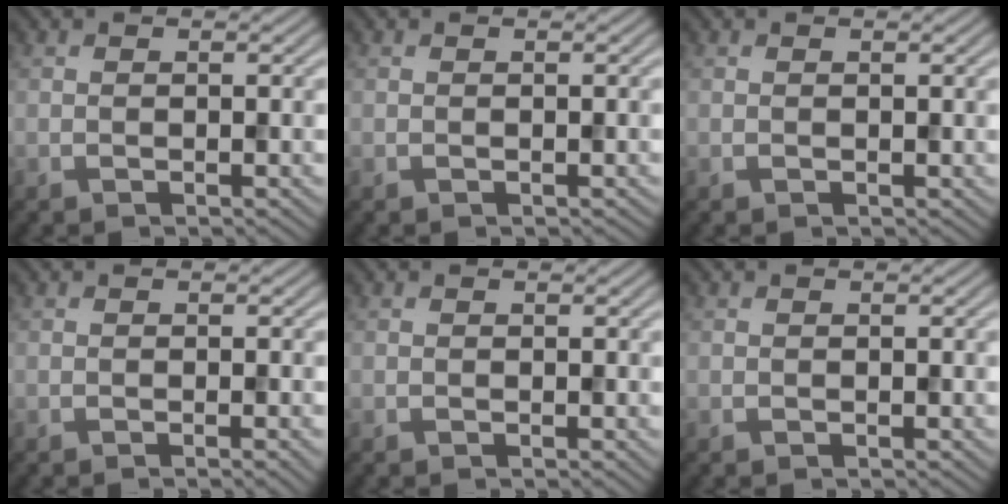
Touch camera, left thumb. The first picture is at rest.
{"total": 0.0}
{"total": 0.0}
{"total": 0.9, "force": [-0.3, 0.1, 0.8], "torque": [-0.011, -0.001, -0.006]}
{"total": 0.0}
{"total": 0.0}